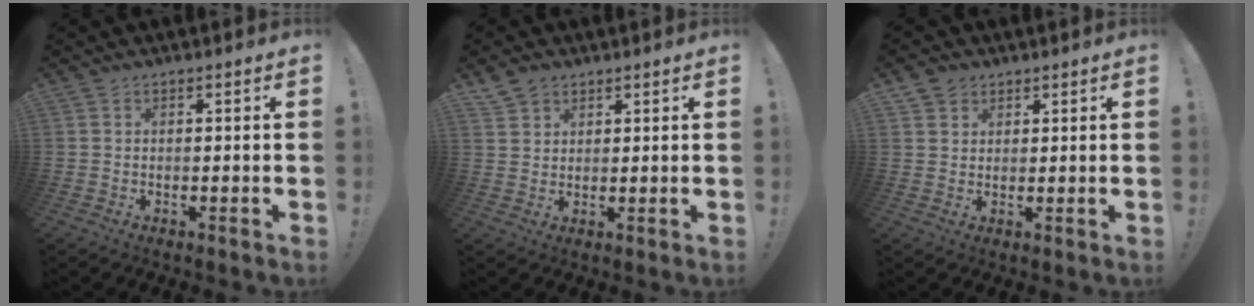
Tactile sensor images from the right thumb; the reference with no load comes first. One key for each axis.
{"total": 4.1, "fx": 3.0, "fy": 2.6, "fz": 0.9, "tx": -0.020, "ty": -0.013, "tz": 0.057}
{"total": 3.0, "fx": 1.9, "fy": 2.4, "fz": 0.2, "tx": -0.005, "ty": -0.006, "tz": 0.035}